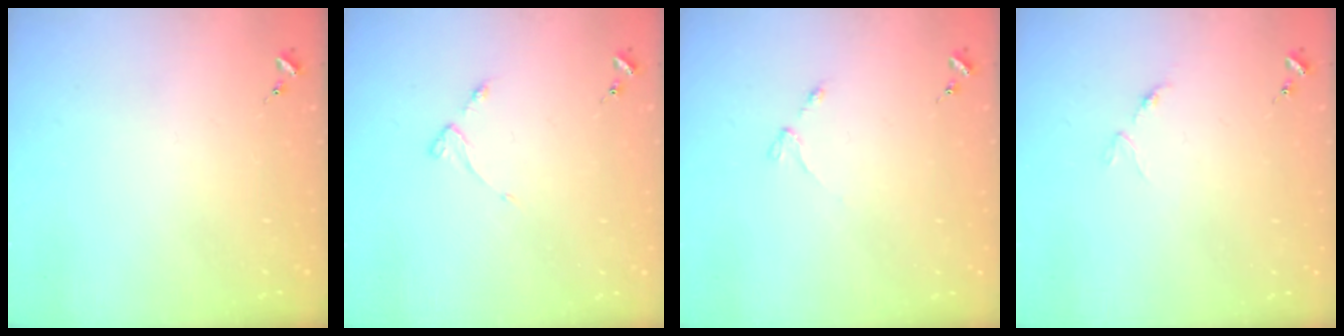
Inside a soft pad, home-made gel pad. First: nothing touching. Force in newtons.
{"total": 3.4, "press": 3.3, "slide": 0.5}
{"total": 2.9, "press": 2.8, "slide": 0.4}
{"total": 3.4, "press": 3.3, "slide": 0.5}